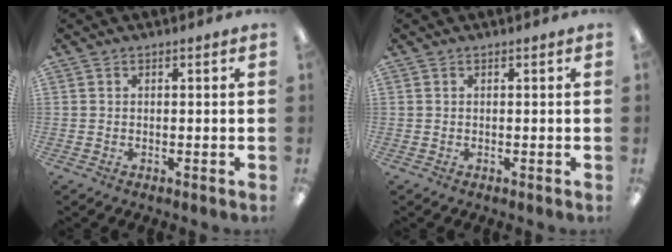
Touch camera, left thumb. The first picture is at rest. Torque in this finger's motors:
{"motor_torque": [-0.17, -0.17, 0.01, 0.01, 0.00]}